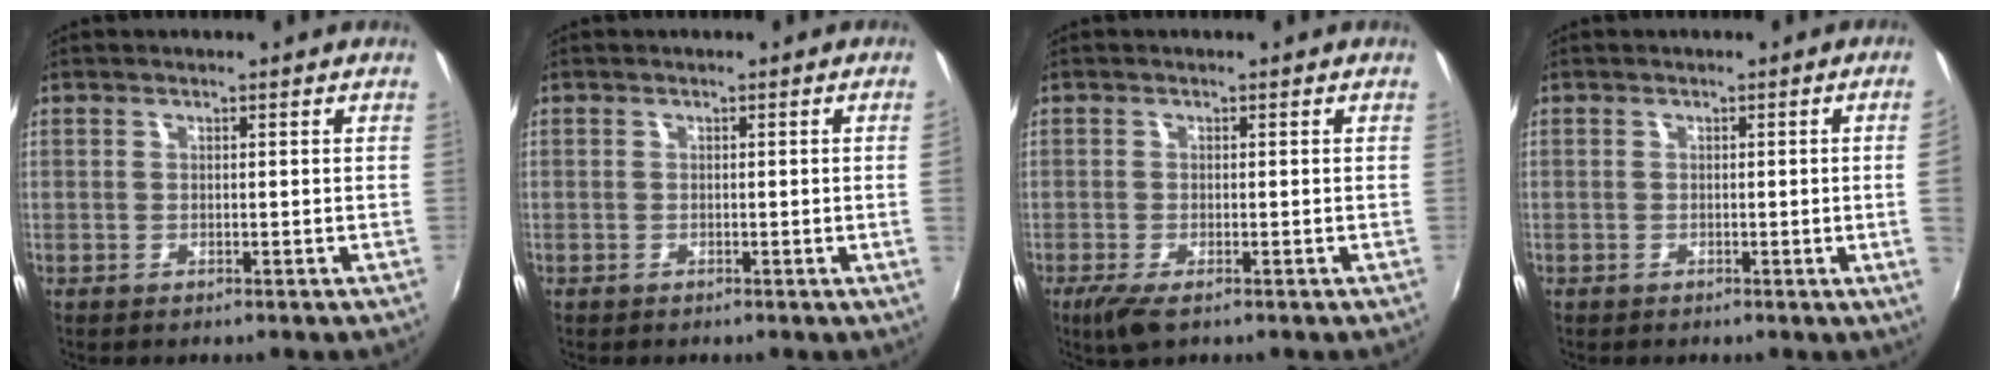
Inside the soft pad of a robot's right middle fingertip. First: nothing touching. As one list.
[{"total": 1.6, "force": [0.0, -1.0, 1.3], "torque": [-0.009, -0.013, 0.001]}, {"total": 5.5, "force": [-3.7, 1.5, 3.7], "torque": [-0.087, -0.024, -0.067]}, {"total": 3.3, "force": [0.0, -1.8, 2.8], "torque": [-0.043, -0.012, 0.005]}]